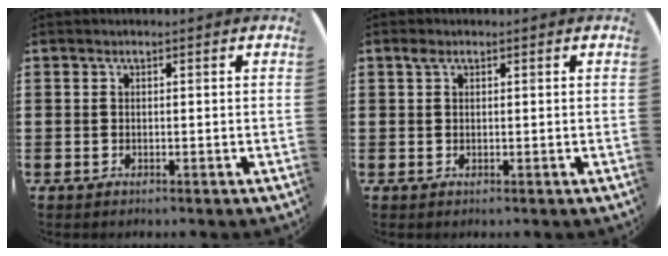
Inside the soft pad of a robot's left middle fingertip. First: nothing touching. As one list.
[{"total": 1.0, "force": [0.5, 0.6, 0.5], "torque": [-0.005, 0.002, 0.008]}]